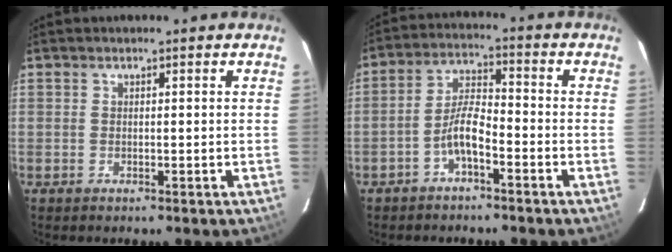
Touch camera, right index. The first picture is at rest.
{"total": 5.7, "force": [-3.3, 1.5, 4.4], "torque": [-0.094, 0.014, -0.061]}